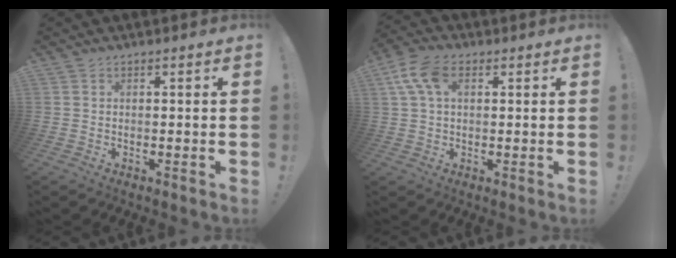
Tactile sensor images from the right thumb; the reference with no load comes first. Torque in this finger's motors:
{"motor_torque": [0.26, 1.38, 0.10, 0.03, 0.05]}